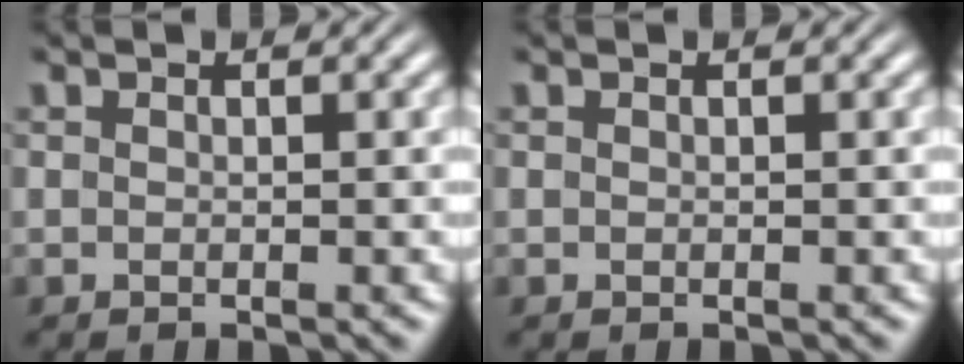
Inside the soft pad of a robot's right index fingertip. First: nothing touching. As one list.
[{"total": 0.0}]